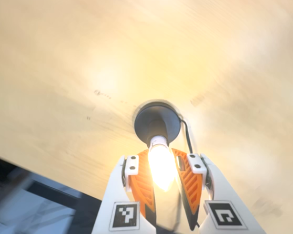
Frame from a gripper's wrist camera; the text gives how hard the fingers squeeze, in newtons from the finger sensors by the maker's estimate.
{"total": 13.4, "left": 13.9, "right": 13.0}